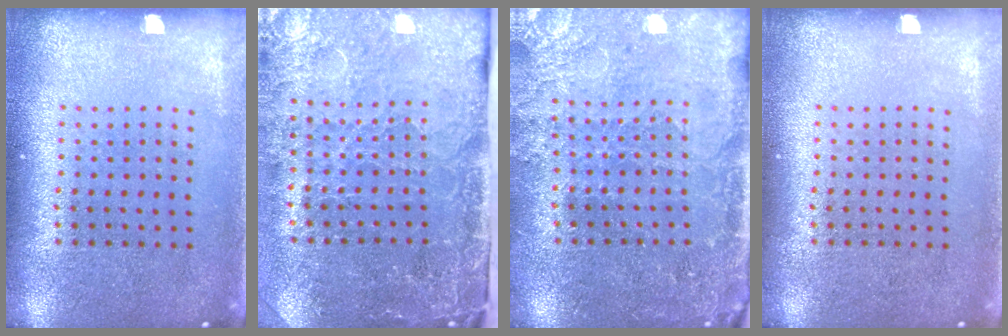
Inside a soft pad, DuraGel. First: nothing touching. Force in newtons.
{"total": 4.8, "press": 3.6, "slide": 3.1}
{"total": 3.3, "press": 3.3, "slide": 0.3}
{"total": 0.0}